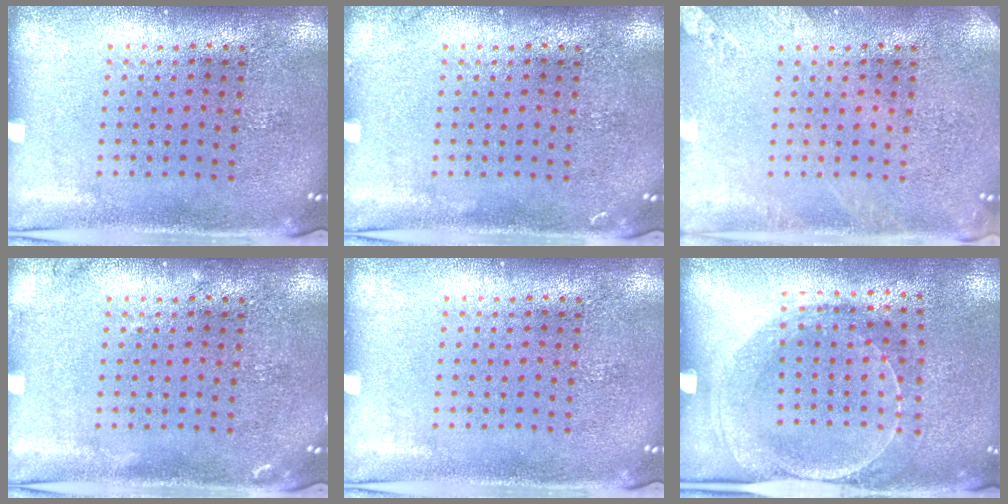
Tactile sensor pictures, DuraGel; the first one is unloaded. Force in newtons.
{"total": 0.5, "press": 0.5, "slide": 0.1}
{"total": 1.9, "press": 1.8, "slide": 0.2}
{"total": 0.9, "press": 0.9, "slide": 0.2}
{"total": 0.0}
{"total": 1.6, "press": 1.5, "slide": 0.4}